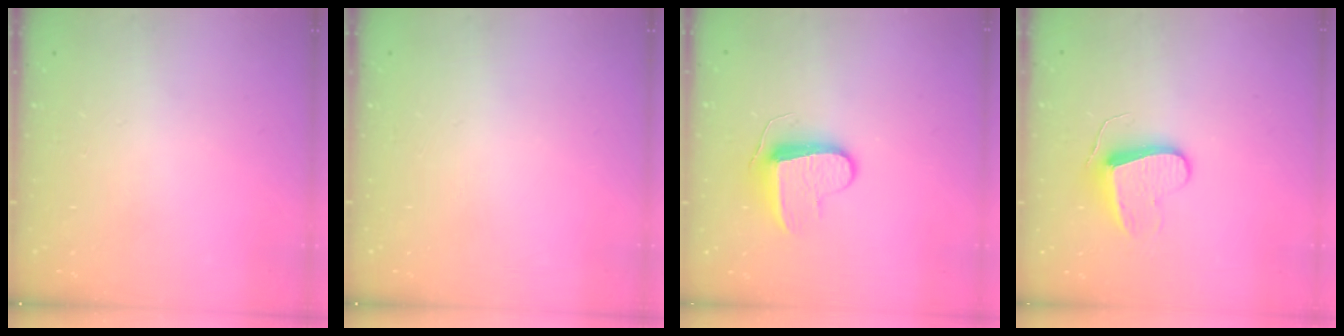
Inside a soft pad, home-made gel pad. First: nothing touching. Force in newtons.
{"total": 0.0}
{"total": 9.0, "press": 9.0, "slide": 0.5}
{"total": 9.4, "press": 9.4, "slide": 0.9}